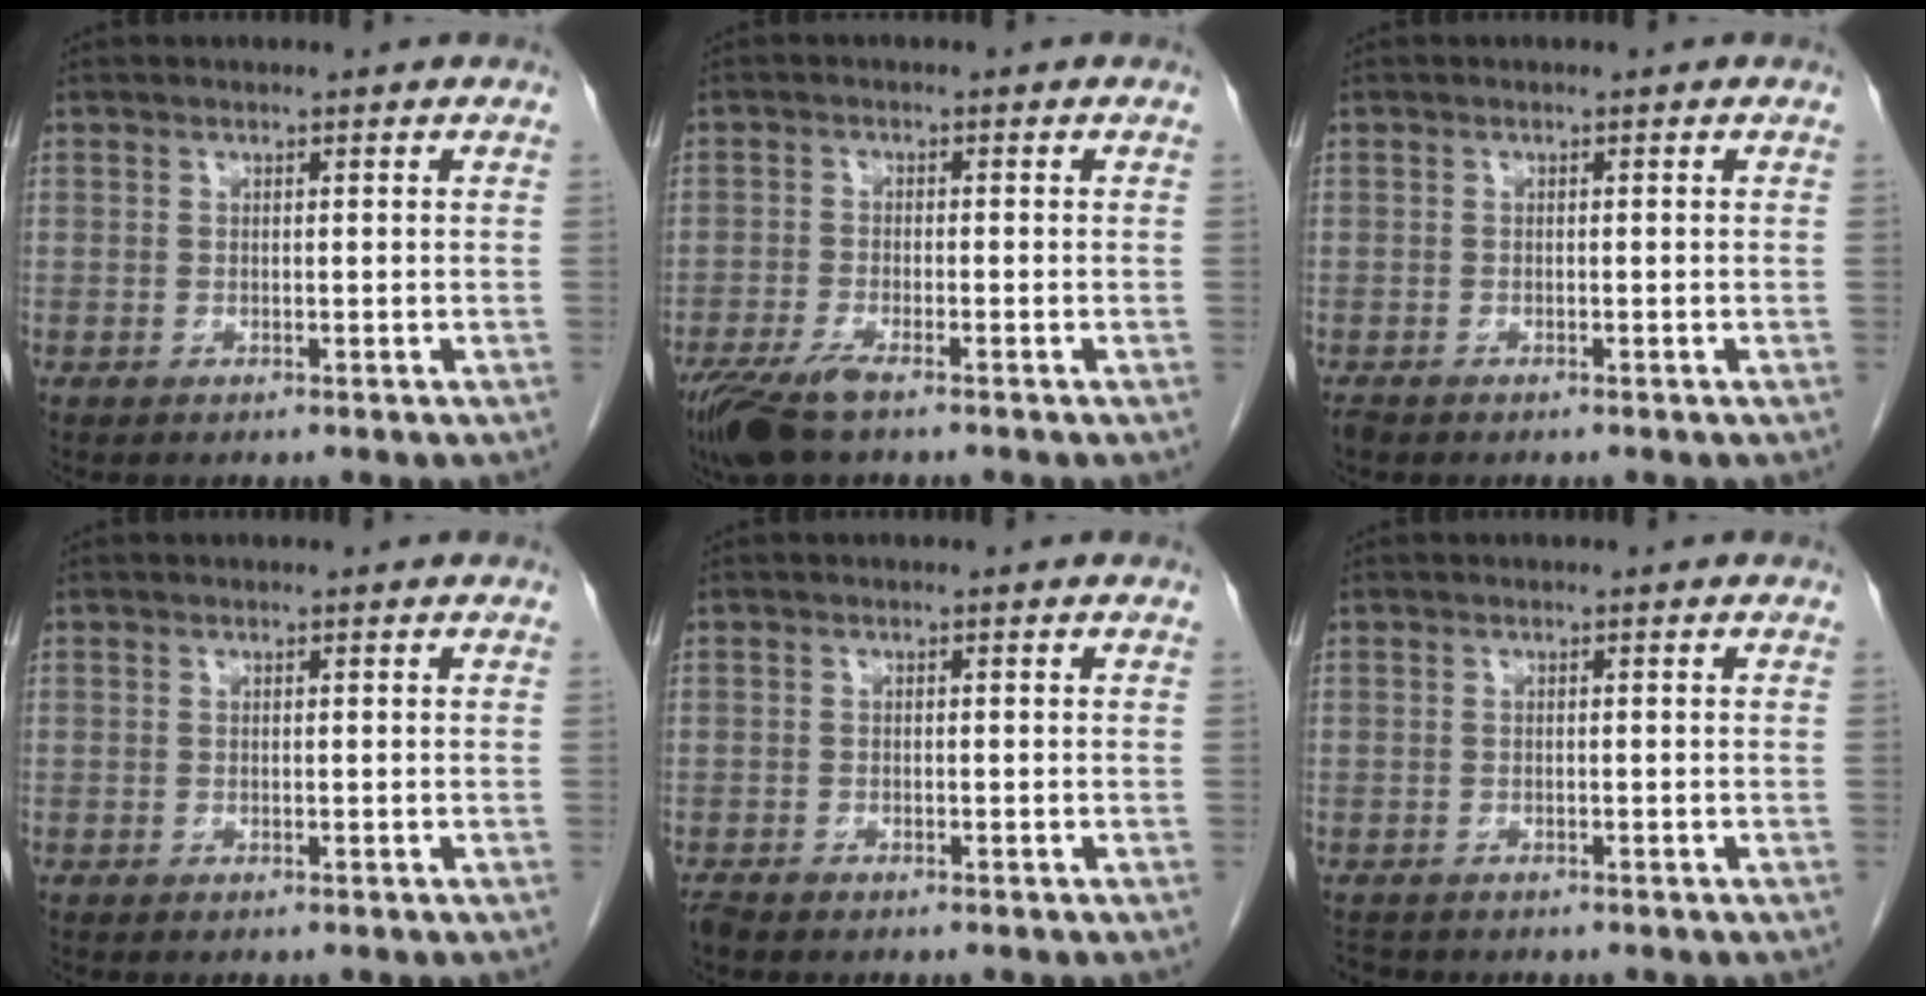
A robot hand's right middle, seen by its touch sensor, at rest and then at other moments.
{"total": 7.2, "force": [-5.0, 1.3, 5.0], "torque": [-0.098, -0.017, -0.091]}
{"total": 1.1, "force": [-0.9, 0.4, 0.4], "torque": [-0.012, -0.003, -0.016]}
{"total": 0.0}
{"total": 1.5, "force": [-1.3, 0.5, 0.5], "torque": [-0.014, -0.003, -0.022]}
{"total": 1.8, "force": [-1.6, 0.8, 0.1], "torque": [-0.007, -0.005, -0.025]}